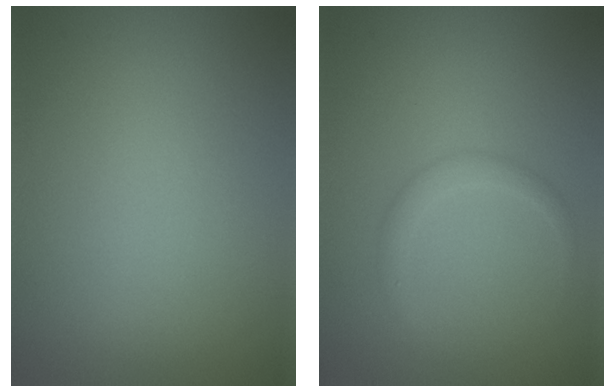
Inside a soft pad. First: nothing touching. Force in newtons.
{"total": 1.5, "press": 1.5, "slide": 0.1}